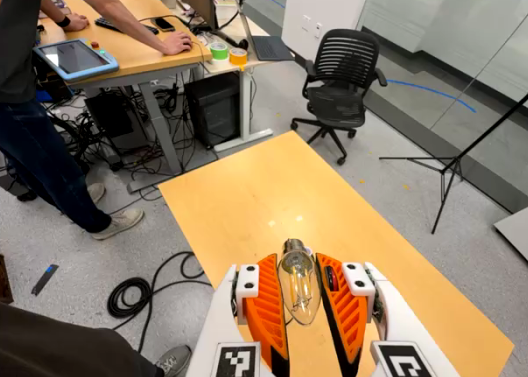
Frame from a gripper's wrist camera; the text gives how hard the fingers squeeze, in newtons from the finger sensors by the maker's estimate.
{"total": 9.6, "left": 9.5, "right": 9.8}